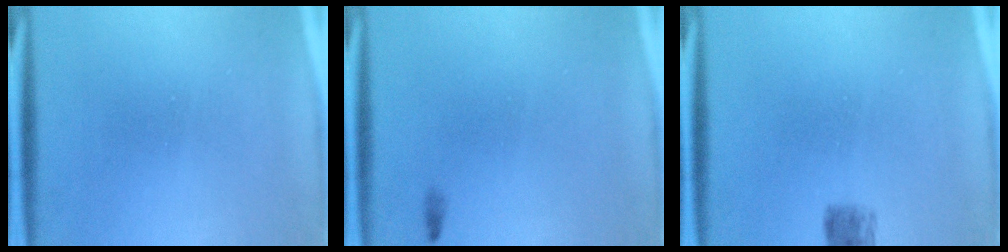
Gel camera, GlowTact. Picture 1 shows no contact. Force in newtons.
{"total": 0.5}
{"total": 2.6}